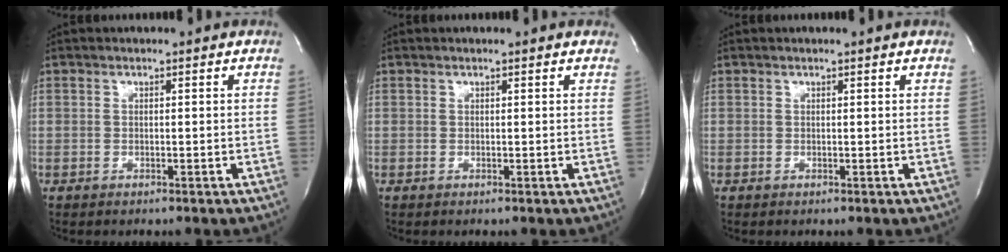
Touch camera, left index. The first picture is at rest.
{"total": 2.0, "force": [1.8, 0.2, 0.8], "torque": [-0.014, 0.009, 0.011]}
{"total": 0.5, "force": [0.4, -0.1, 0.3], "torque": [-0.009, 0.000, 0.009]}